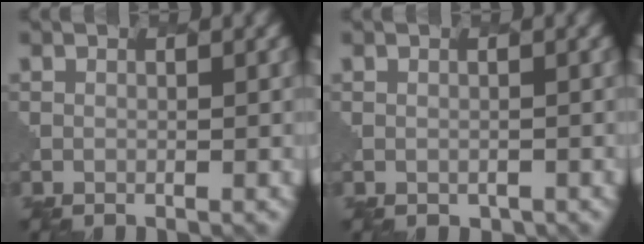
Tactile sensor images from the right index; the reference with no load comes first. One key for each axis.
{"total": 0.7, "fx": -0.6, "fy": 0.4, "fz": 0.0, "tx": -0.003, "ty": -0.003, "tz": -0.005}